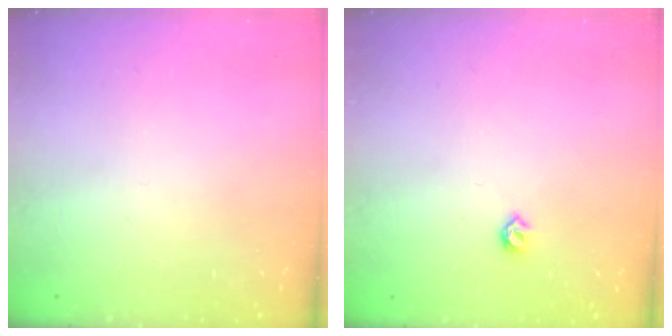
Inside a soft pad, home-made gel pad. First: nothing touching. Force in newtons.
{"total": 4.2, "press": 4.2, "slide": 0.7}